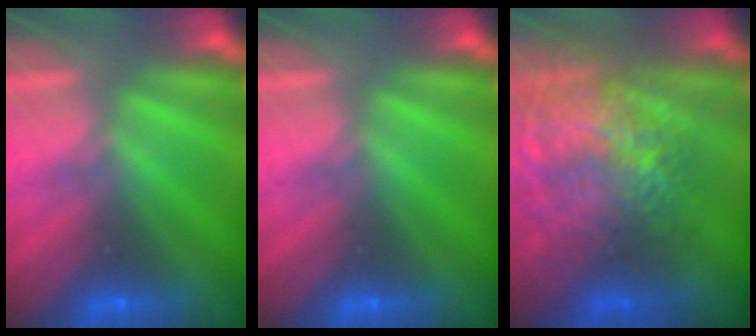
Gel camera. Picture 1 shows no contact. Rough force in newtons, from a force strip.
{"total": 0.0}
{"total": 7.5}